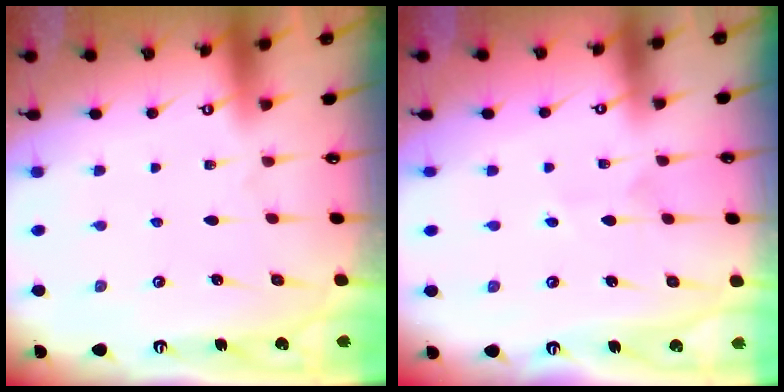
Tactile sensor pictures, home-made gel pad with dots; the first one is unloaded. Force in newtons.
{"total": 2.8, "press": 2.7, "slide": 0.3}